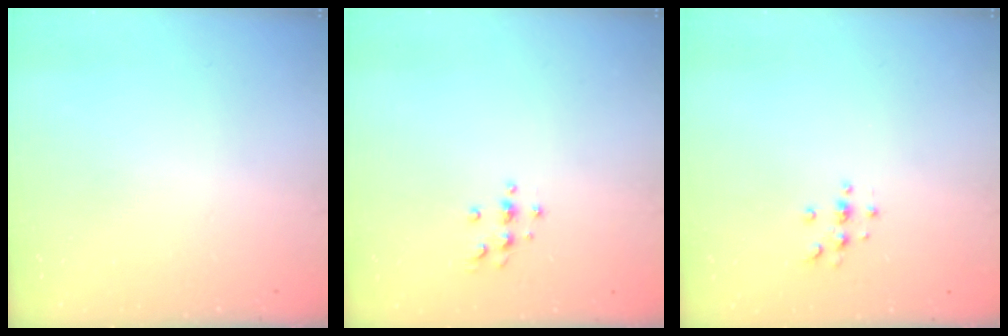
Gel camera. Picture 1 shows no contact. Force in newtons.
{"total": 3.7, "press": 3.6, "slide": 0.5}
{"total": 3.0, "press": 3.0, "slide": 0.4}